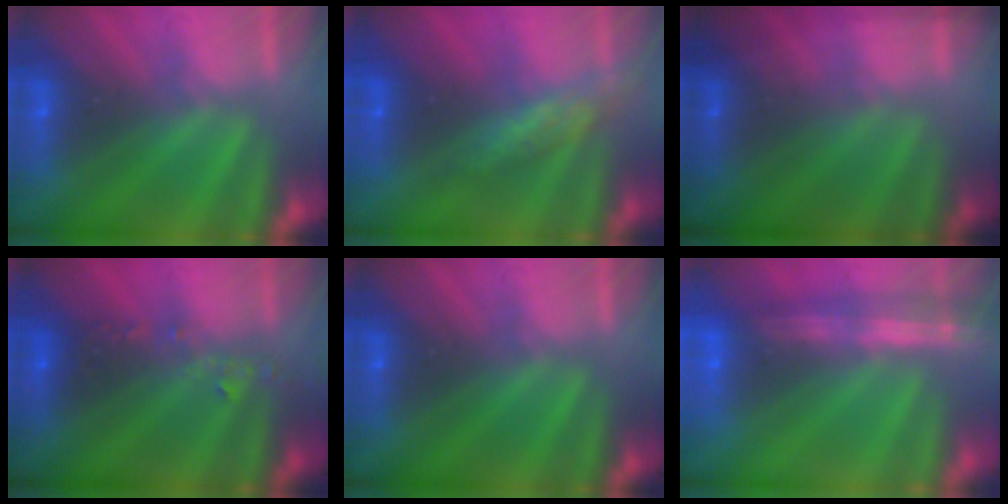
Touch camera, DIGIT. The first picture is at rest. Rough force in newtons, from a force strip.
{"total": 2.7}
{"total": 1.8}
{"total": 2.4}
{"total": 0.0}
{"total": 8.3}